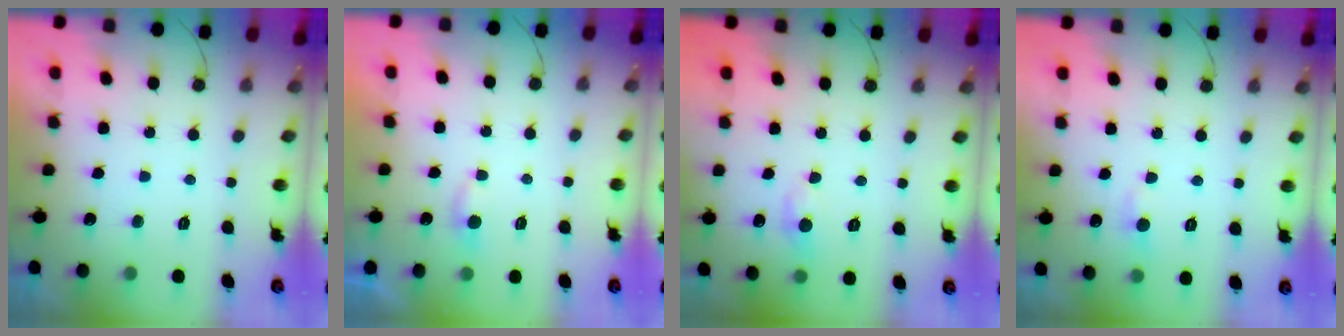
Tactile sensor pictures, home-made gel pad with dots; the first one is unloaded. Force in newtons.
{"total": 2.4, "press": 2.4, "slide": 0.3}
{"total": 3.4, "press": 3.4, "slide": 0.4}
{"total": 5.3, "press": 5.3, "slide": 0.7}